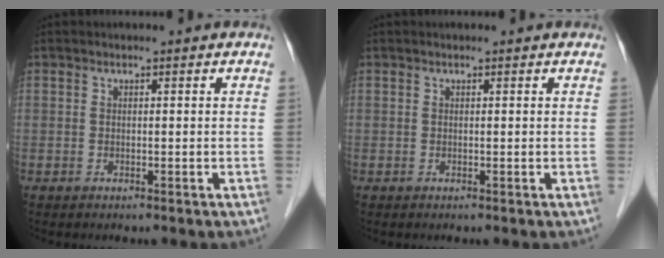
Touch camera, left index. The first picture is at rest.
{"total": 0.7, "force": [0.7, 0.1, 0.1], "torque": [-0.004, 0.007, 0.009]}